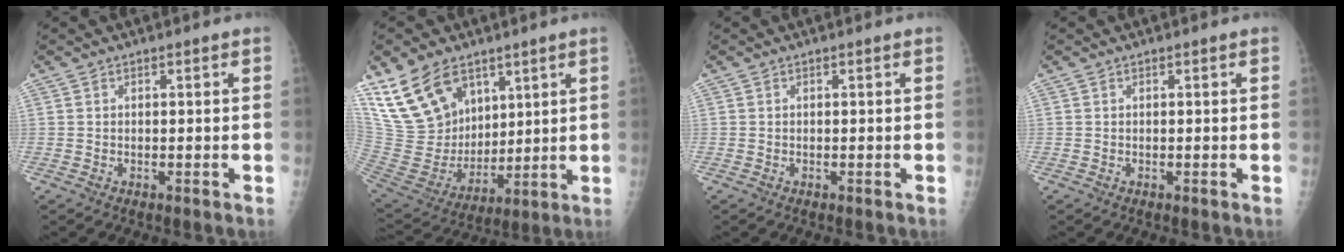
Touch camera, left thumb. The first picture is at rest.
{"total": 18.0, "force": [10.9, 11.2, 8.9], "torque": [-0.137, -0.043, 0.229]}
{"total": 0.0}
{"total": 0.0}